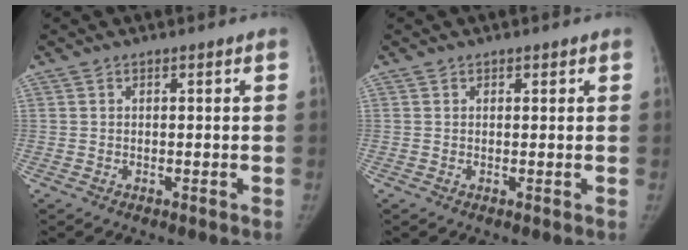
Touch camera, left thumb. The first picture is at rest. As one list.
[{"total": 0.9, "force": [0.6, 0.6, 0.2], "torque": [0.008, -0.003, 0.006]}]